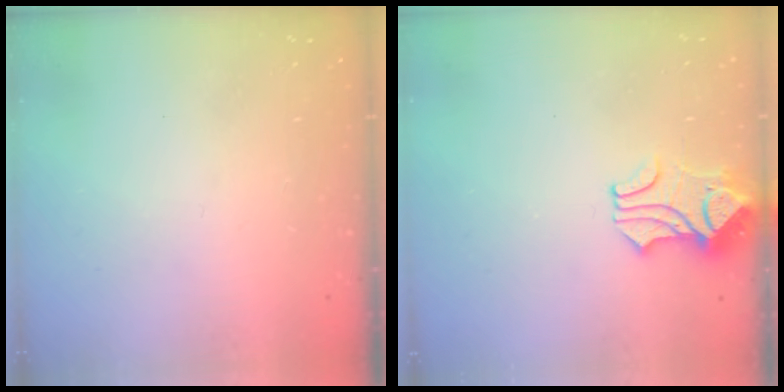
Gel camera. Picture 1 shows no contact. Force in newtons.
{"total": 1.8, "press": 1.4, "slide": 1.0}